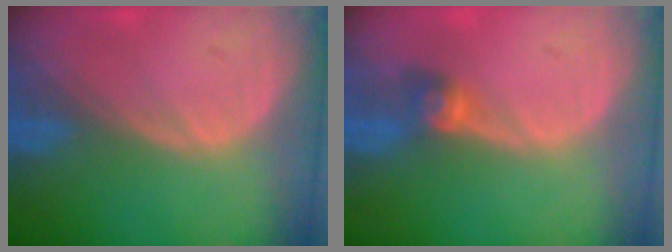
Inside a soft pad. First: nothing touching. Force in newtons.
{"total": 2.6, "press": 2.5, "slide": 0.6}